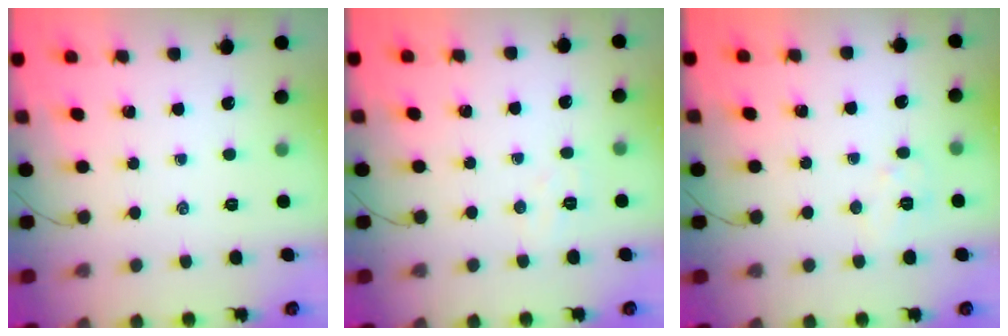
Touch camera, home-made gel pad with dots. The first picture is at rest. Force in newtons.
{"total": 3.8, "press": 3.7, "slide": 0.8}
{"total": 4.9, "press": 4.9, "slide": 0.7}